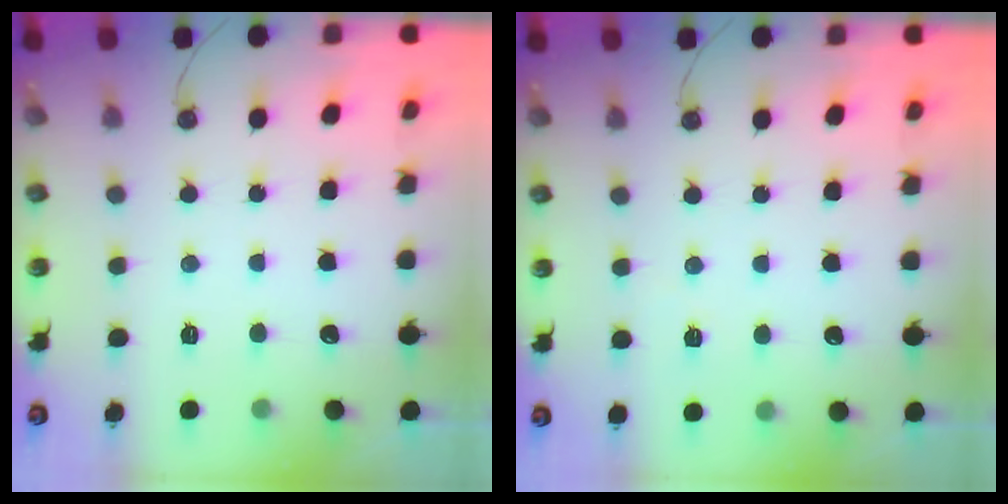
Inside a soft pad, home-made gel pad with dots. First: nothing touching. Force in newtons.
{"total": 2.0, "press": 1.7, "slide": 0.9}